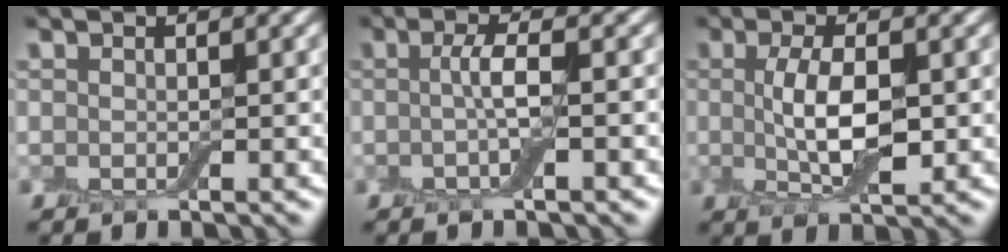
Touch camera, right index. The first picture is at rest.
{"total": 2.3, "force": [-0.1, 0.4, 2.3], "torque": [-0.046, -0.001, -0.004]}
{"total": 4.5, "force": [0.2, 1.8, 4.1], "torque": [-0.088, 0.002, 0.006]}